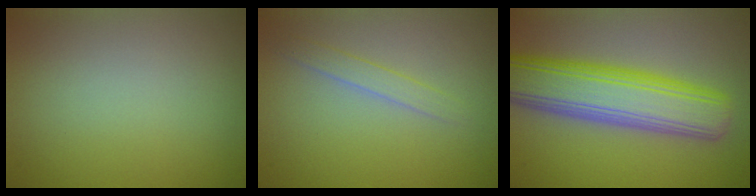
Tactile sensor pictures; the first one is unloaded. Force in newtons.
{"total": 1.4, "press": 1.3, "slide": 0.1}
{"total": 9.0, "press": 9.0, "slide": 0.3}